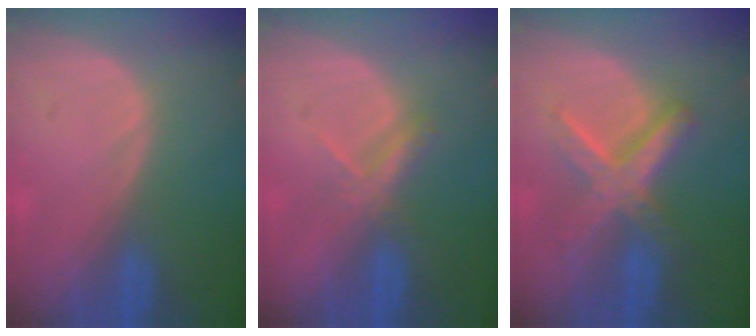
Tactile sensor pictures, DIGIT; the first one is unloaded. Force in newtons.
{"total": 3.3, "press": 3.2, "slide": 0.9}
{"total": 7.3, "press": 7.3, "slide": 0.5}